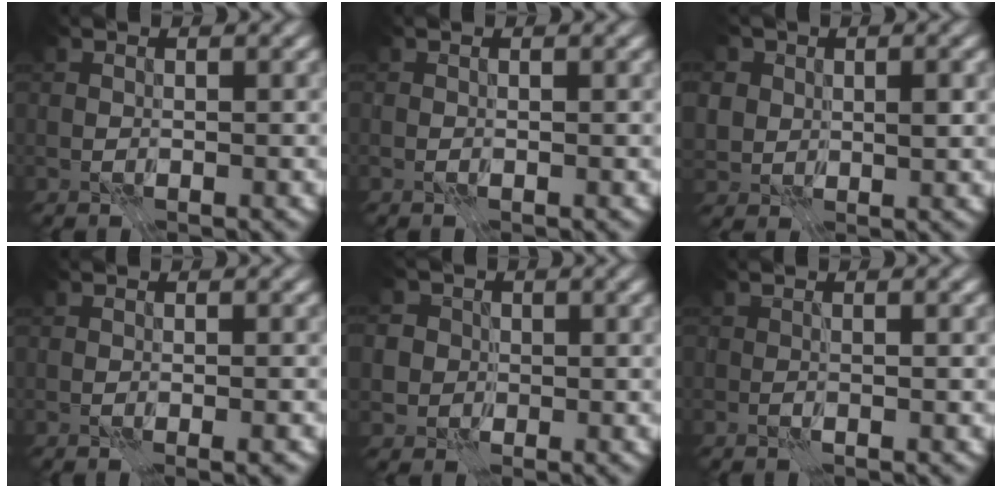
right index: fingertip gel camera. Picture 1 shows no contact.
{"total": 0.0}
{"total": 3.5, "force": [0.9, 2.9, 1.7], "torque": [-0.044, 0.001, 0.014]}
{"total": 1.0, "force": [-0.5, 0.1, 0.9], "torque": [-0.012, -0.007, -0.006]}
{"total": 3.8, "force": [0.7, 3.6, 1.2], "torque": [-0.013, 0.018, 0.000]}
{"total": 0.5, "force": [-0.2, -0.5, -0.1], "torque": [0.002, 0.001, -0.006]}